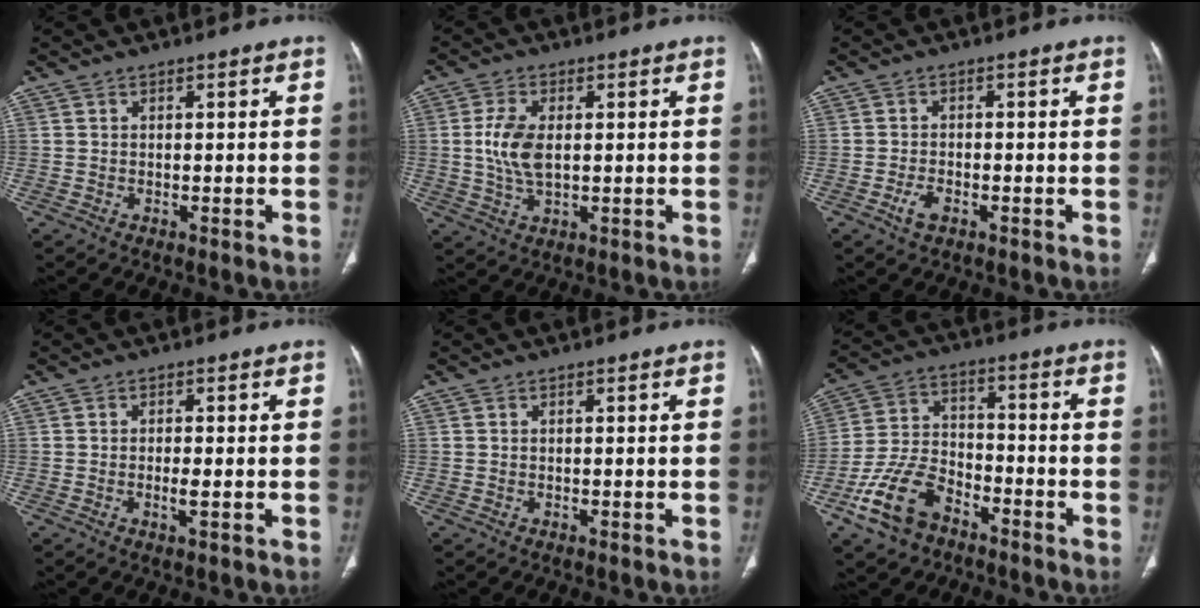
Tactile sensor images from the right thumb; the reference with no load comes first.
{"total": 7.3, "force": [0.6, 4.0, 6.1], "torque": [-0.130, -0.003, 0.012]}
{"total": 3.0, "force": [-1.5, 1.5, 2.1], "torque": [-0.041, 0.008, -0.027]}
{"total": 2.1, "force": [-0.5, 0.4, 2.0], "torque": [-0.040, -0.004, -0.011]}
{"total": 0.0}
{"total": 12.5, "force": [-7.3, 7.4, 7.0], "torque": [-0.136, 0.045, -0.142]}